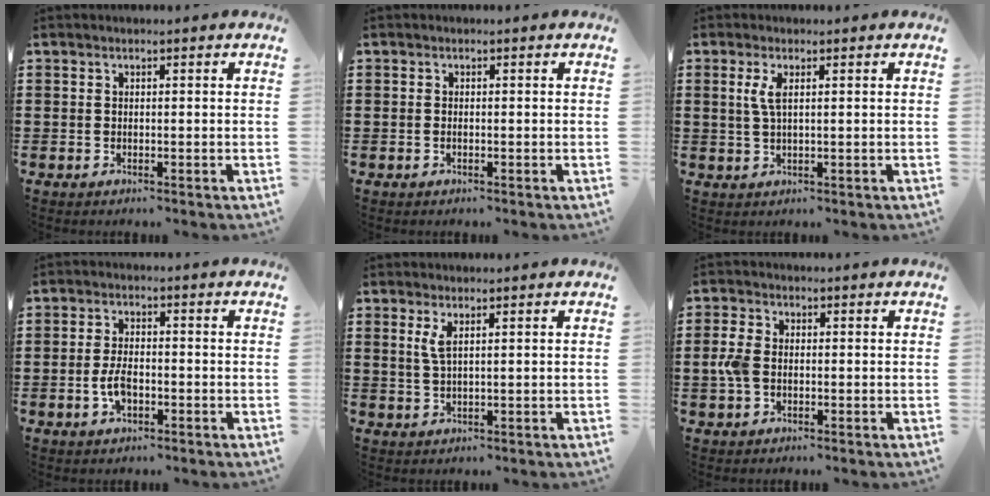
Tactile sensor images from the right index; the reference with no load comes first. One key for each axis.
{"total": 0.0}
{"total": 2.6, "fx": 0.7, "fy": 0.6, "fz": 2.4, "tx": -0.050, "ty": 0.003, "tz": 0.012}
{"total": 3.8, "fx": -1.1, "fy": 1.8, "fz": 3.1, "tx": -0.067, "ty": 0.000, "tz": -0.022}
{"total": 2.3, "fx": 1.0, "fy": 0.5, "fz": 2.0, "tx": -0.044, "ty": 0.002, "tz": 0.018}
{"total": 3.4, "fx": -0.3, "fy": 2.2, "fz": 2.6, "tx": -0.072, "ty": -0.001, "tz": -0.012}